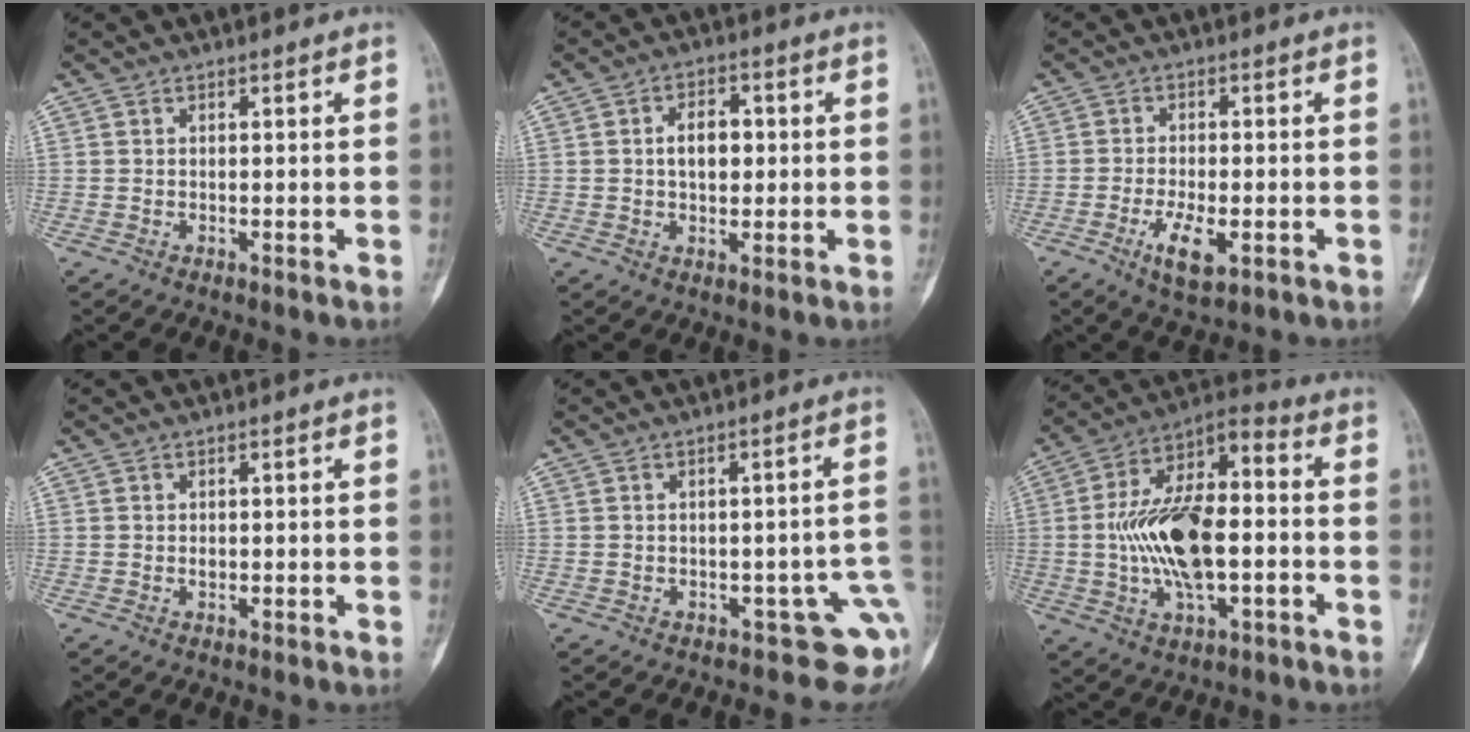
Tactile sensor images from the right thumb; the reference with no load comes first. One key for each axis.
{"total": 6.0, "fx": 0.5, "fy": 3.8, "fz": 4.7, "tx": -0.055, "ty": 0.006, "tz": 0.007}
{"total": 6.4, "fx": -2.5, "fy": 2.6, "fz": 5.3, "tx": -0.096, "ty": -0.001, "tz": -0.037}
{"total": 0.9, "fx": 0.0, "fy": 0.6, "fz": 0.6, "tx": -0.009, "ty": 0.000, "tz": 0.000}
{"total": 7.1, "fx": -2.7, "fy": 3.7, "fz": 5.5, "tx": -0.026, "ty": 0.017, "tz": -0.030}
{"total": 19.0, "fx": -2.1, "fy": 8.7, "fz": 16.8, "tx": -0.315, "ty": 0.036, "tz": -0.037}